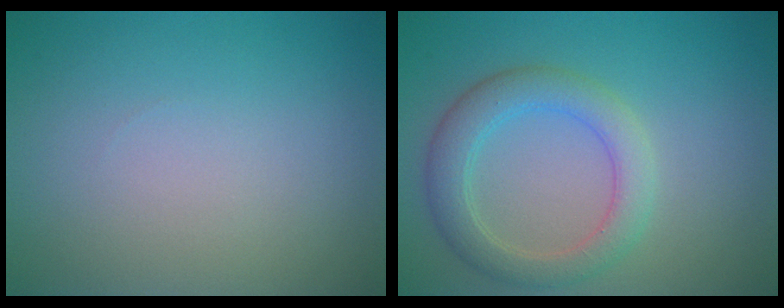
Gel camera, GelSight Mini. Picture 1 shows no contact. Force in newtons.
{"total": 4.1, "press": 4.0, "slide": 0.2}